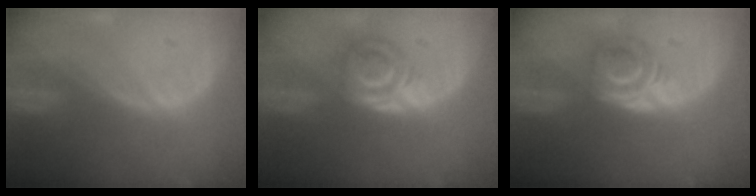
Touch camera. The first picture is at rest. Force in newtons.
{"total": 5.5, "press": 5.2, "slide": 1.8}
{"total": 6.1, "press": 5.0, "slide": 3.5}